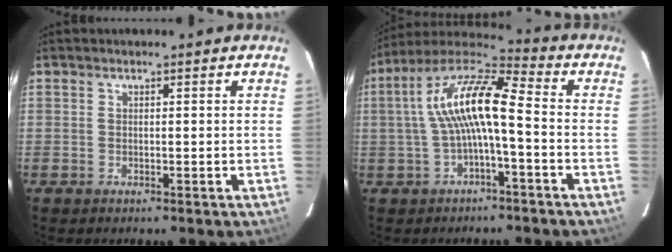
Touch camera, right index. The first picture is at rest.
{"total": 12.0, "force": [-0.9, 2.8, 11.6], "torque": [-0.230, 0.024, -0.023]}